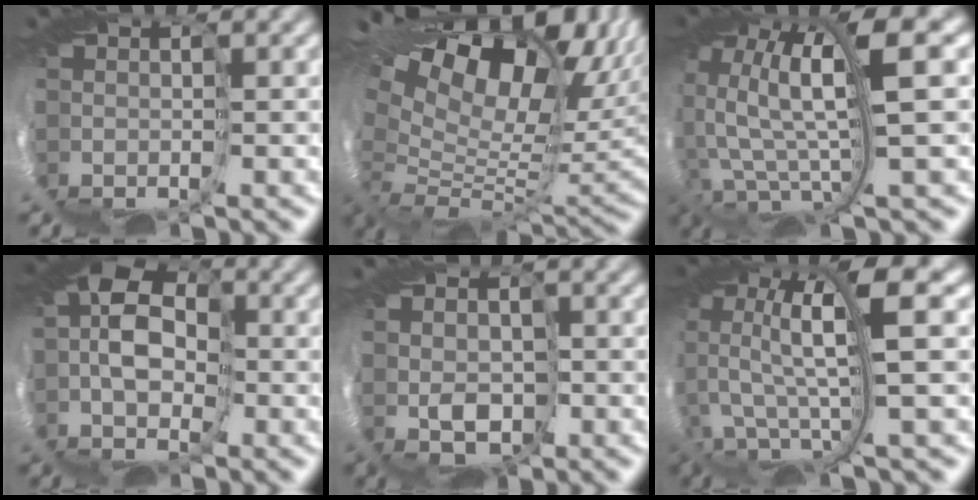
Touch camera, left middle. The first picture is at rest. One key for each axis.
{"total": 17.1, "fx": 12.2, "fy": 6.9, "fz": 9.8, "tx": -0.188, "ty": 0.053, "tz": 0.211}
{"total": 8.9, "fx": 4.3, "fy": 1.4, "fz": 7.7, "tx": -0.186, "ty": 0.000, "tz": 0.085}
{"total": 5.2, "fx": 0.9, "fy": 3.3, "fz": 4.0, "tx": -0.058, "ty": 0.015, "tz": 0.005}
{"total": 2.0, "fx": 1.6, "fy": 1.0, "fz": 0.4, "tx": -0.015, "ty": 0.002, "tz": 0.025}
{"total": 7.7, "fx": 4.5, "fy": 0.6, "fz": 6.2, "tx": -0.150, "ty": 0.014, "tz": 0.071}